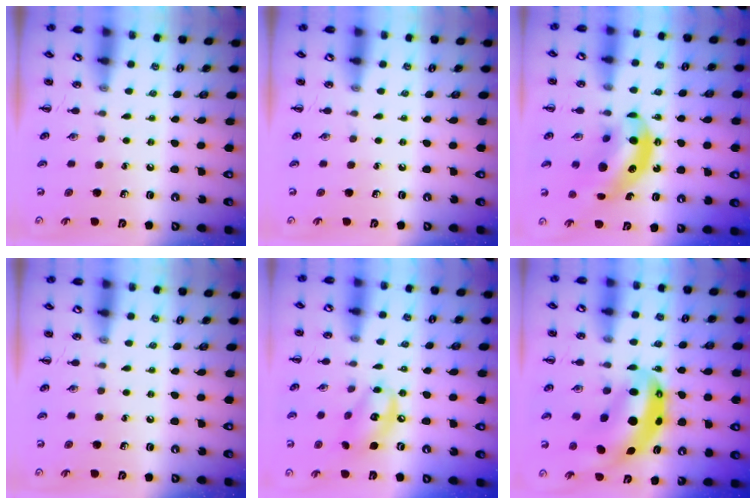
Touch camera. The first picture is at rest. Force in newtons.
{"total": 0.0}
{"total": 12.1, "press": 11.6, "slide": 3.2}
{"total": 0.0}
{"total": 10.8, "press": 10.6, "slide": 2.1}
{"total": 11.7, "press": 11.4, "slide": 2.7}